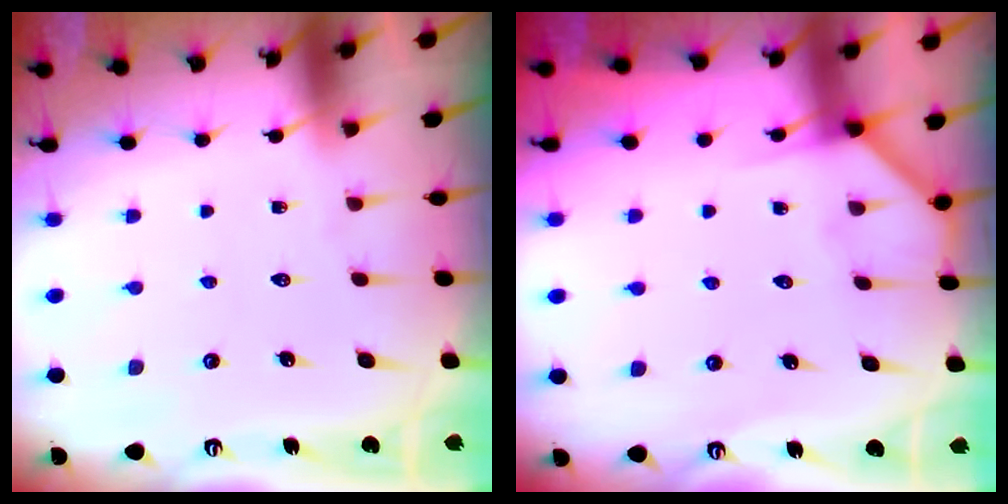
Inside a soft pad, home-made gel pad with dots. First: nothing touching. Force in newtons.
{"total": 4.0, "press": 3.9, "slide": 0.6}